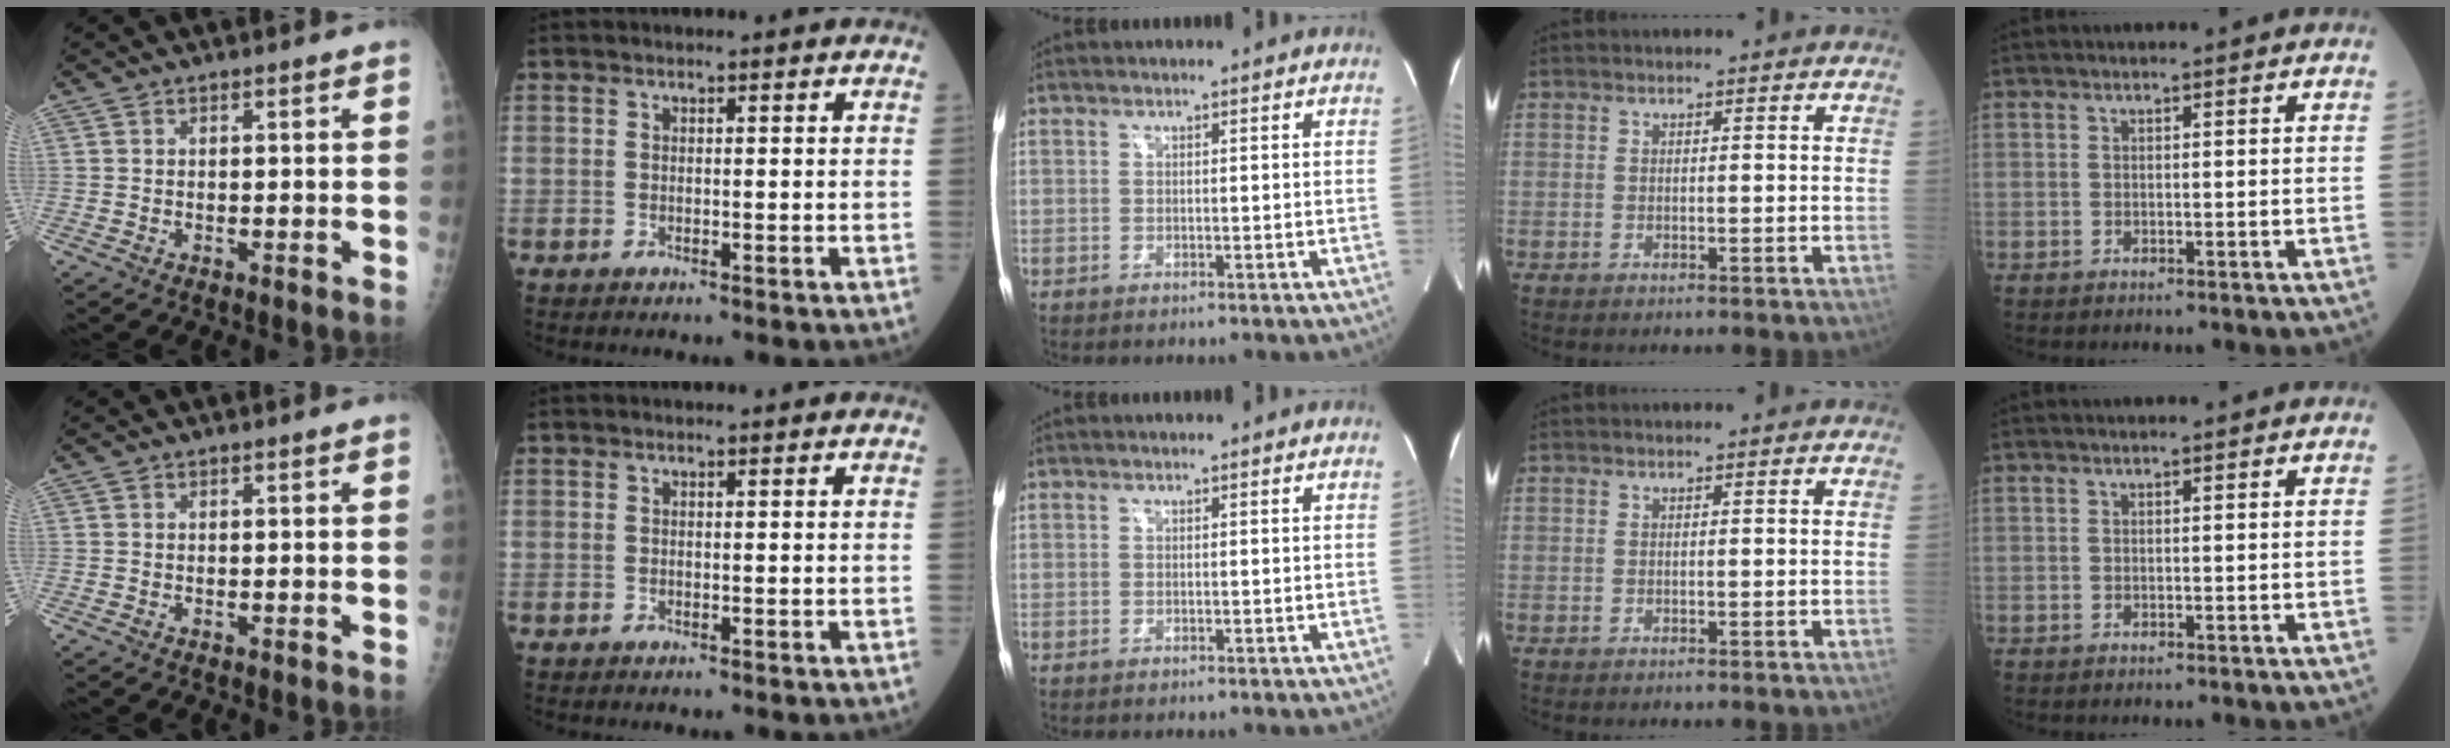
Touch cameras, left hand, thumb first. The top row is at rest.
{}